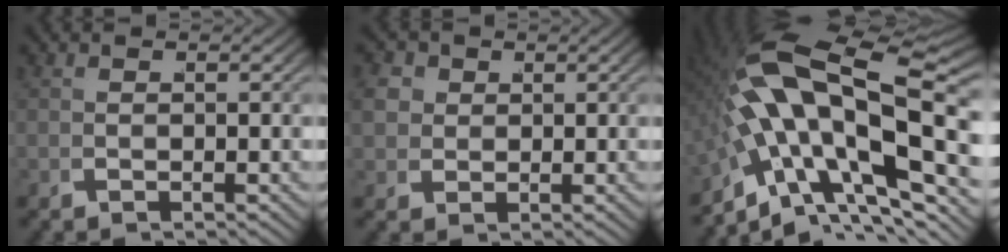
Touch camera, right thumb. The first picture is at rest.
{"total": 5.1, "force": [1.2, 4.3, 2.5], "torque": [-0.058, -0.010, 0.028]}
{"total": 16.0, "force": [0.4, 8.7, 13.5], "torque": [-0.253, -0.019, 0.014]}